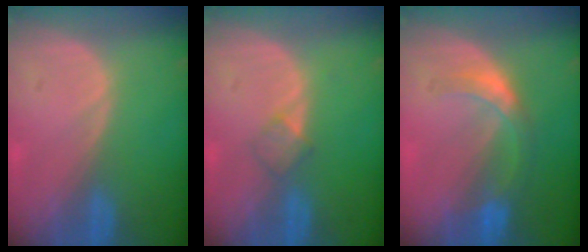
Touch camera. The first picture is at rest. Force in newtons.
{"total": 2.0, "press": 2.0, "slide": 0.2}
{"total": 5.6, "press": 4.9, "slide": 2.7}